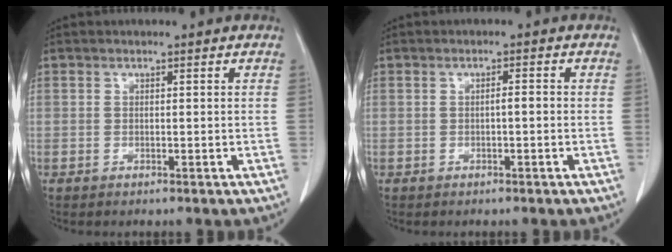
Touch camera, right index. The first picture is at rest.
{"total": 1.2, "force": [-0.2, 0.2, 1.2], "torque": [-0.019, 0.002, -0.003]}